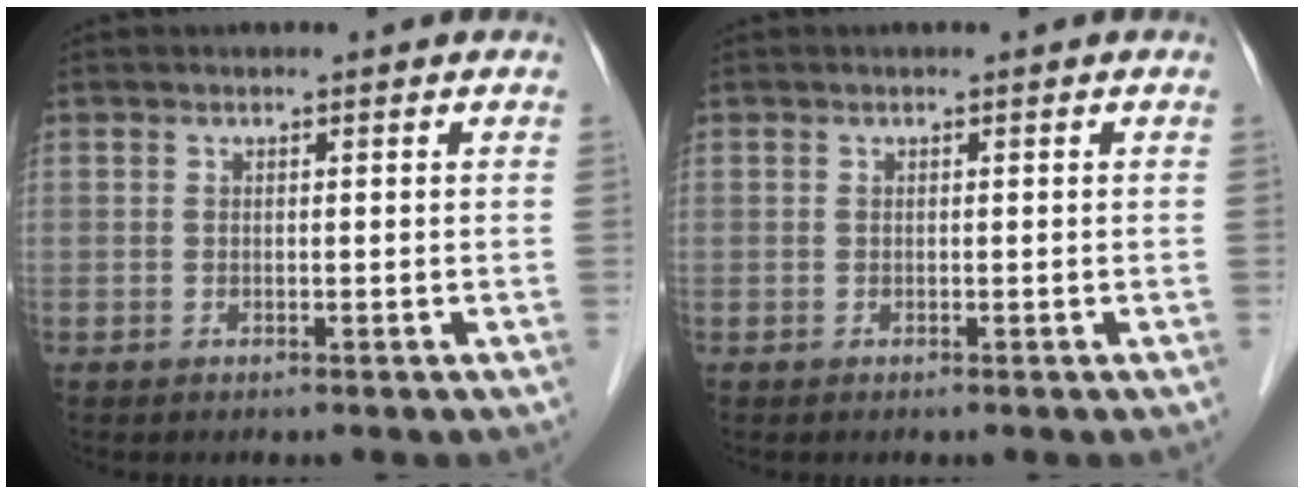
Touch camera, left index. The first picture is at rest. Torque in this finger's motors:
{"motor_torque": [0.00, 0.00, 0.00, 0.00]}